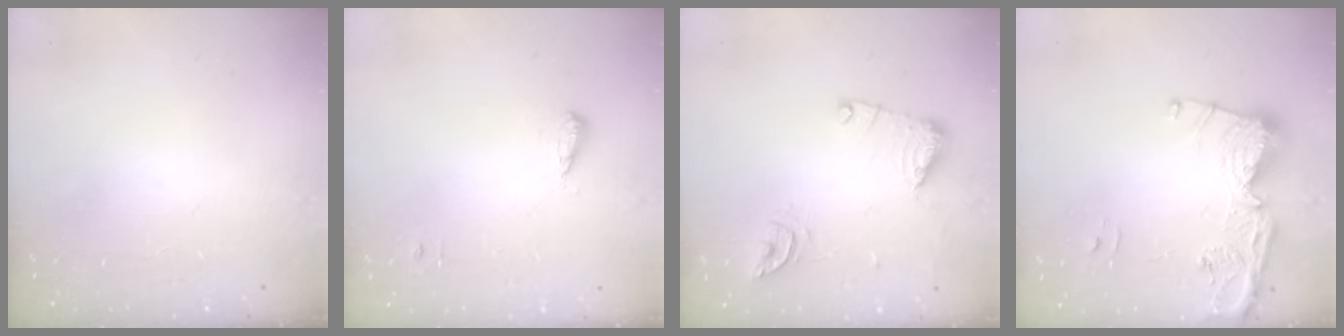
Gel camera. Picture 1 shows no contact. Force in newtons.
{"total": 5.8, "press": 5.7, "slide": 1.0}
{"total": 10.7, "press": 10.6, "slide": 0.8}
{"total": 14.8, "press": 14.7, "slide": 1.7}